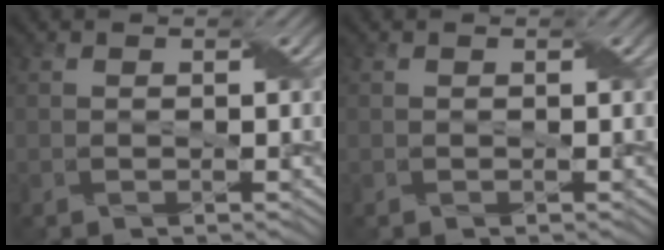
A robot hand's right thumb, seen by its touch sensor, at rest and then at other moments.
{"total": 0.0}